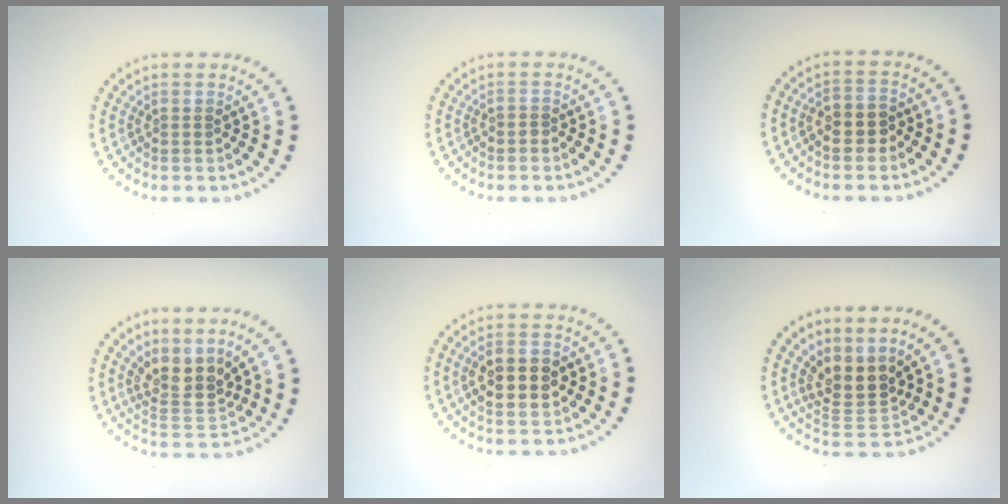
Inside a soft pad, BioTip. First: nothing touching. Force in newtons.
{"total": 0.5, "press": 0.2, "slide": 0.5}
{"total": 2.1, "press": 2.0, "slide": 0.7}
{"total": 3.3, "press": 2.5, "slide": 2.1}
{"total": 3.8, "press": 3.8, "slide": 0.2}
{"total": 3.4, "press": 2.6, "slide": 2.1}